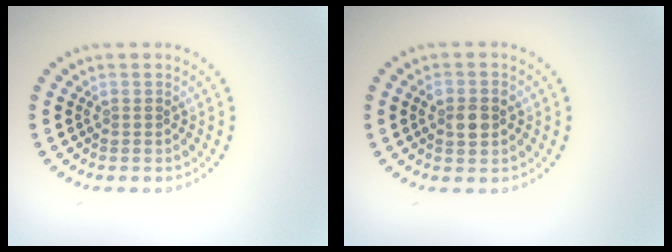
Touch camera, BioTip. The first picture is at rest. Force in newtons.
{"total": 2.5, "press": 2.5, "slide": 0.1}